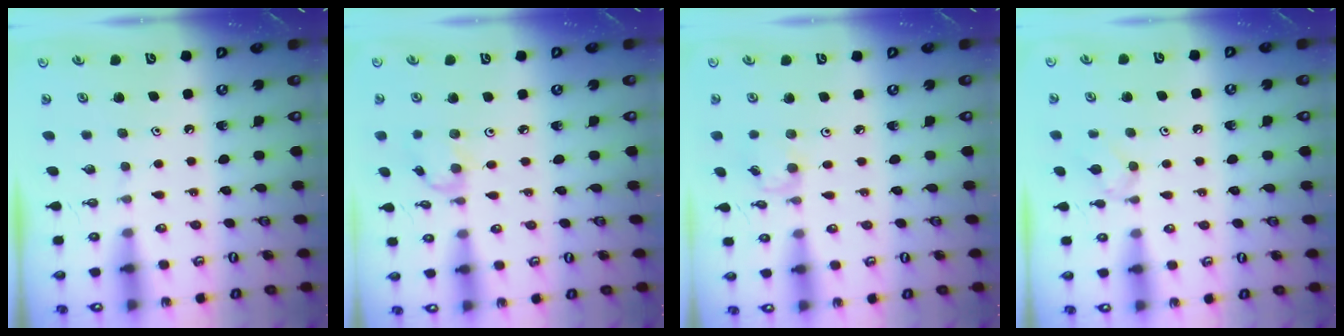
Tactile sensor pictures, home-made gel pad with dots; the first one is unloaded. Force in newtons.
{"total": 3.3, "press": 3.3, "slide": 0.3}
{"total": 3.1, "press": 3.1, "slide": 0.1}
{"total": 3.8, "press": 3.7, "slide": 0.7}